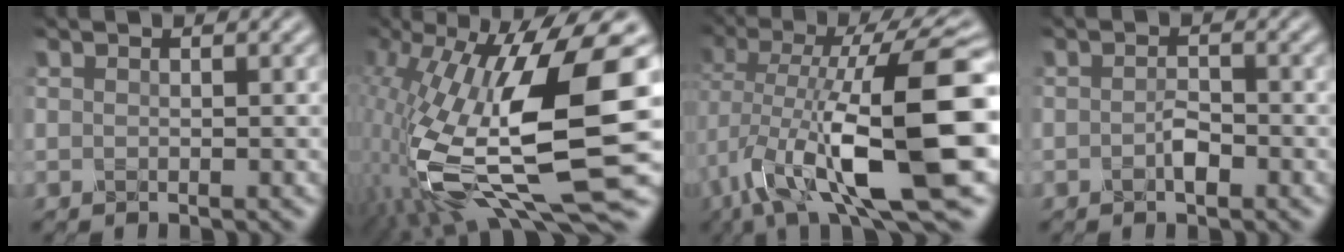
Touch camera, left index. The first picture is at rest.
{"total": 15.8, "force": [-1.4, 5.8, 14.6], "torque": [-0.296, -0.014, -0.019]}
{"total": 14.2, "force": [-2.9, 4.0, 13.4], "torque": [-0.224, 0.002, -0.056]}
{"total": 1.9, "force": [-1.2, 0.8, 1.2], "torque": [-0.025, -0.002, -0.026]}